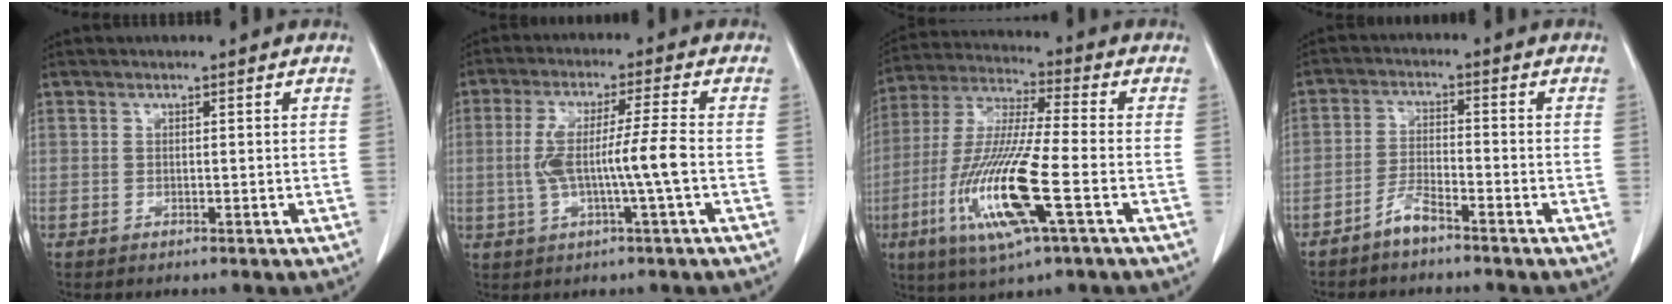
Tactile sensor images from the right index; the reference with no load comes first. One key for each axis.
{"total": 8.2, "fx": -1.2, "fy": -0.5, "fz": 8.1, "tx": -0.162, "ty": 0.011, "tz": -0.021}
{"total": 16.3, "fx": -5.4, "fy": 1.0, "fz": 15.3, "tx": -0.323, "ty": -0.021, "tz": -0.103}
{"total": 3.7, "fx": -3.1, "fy": 0.4, "fz": 1.9, "tx": -0.042, "ty": -0.001, "tz": -0.062}